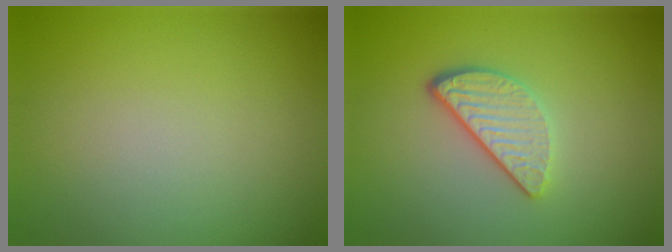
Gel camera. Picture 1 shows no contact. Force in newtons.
{"total": 3.3, "press": 2.7, "slide": 1.9}